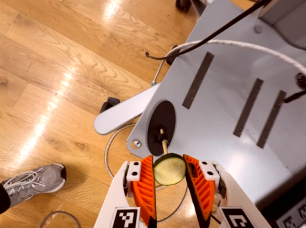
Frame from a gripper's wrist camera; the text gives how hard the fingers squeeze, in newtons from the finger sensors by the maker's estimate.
{"total": 7.8, "left": 7.8, "right": 7.8}